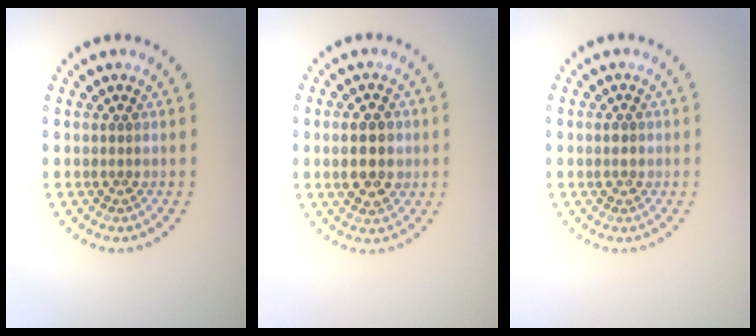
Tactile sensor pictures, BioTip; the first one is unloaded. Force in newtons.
{"total": 4.5, "press": 4.5, "slide": 0.2}
{"total": 1.3, "press": 1.3, "slide": 0.2}